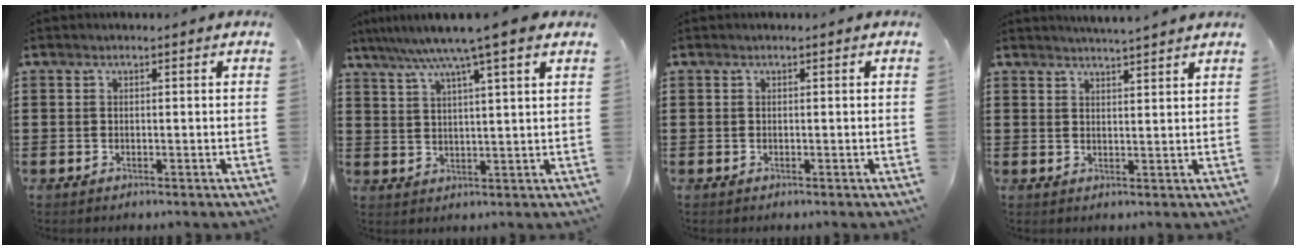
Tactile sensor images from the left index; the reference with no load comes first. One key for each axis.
{"total": 7.7, "fx": 5.6, "fy": -0.6, "fz": 5.1, "tx": -0.115, "ty": -0.015, "tz": 0.094}
{"total": 0.0}
{"total": 2.7, "fx": 2.6, "fy": -0.6, "fz": 0.1, "tx": -0.009, "ty": -0.012, "tz": 0.049}